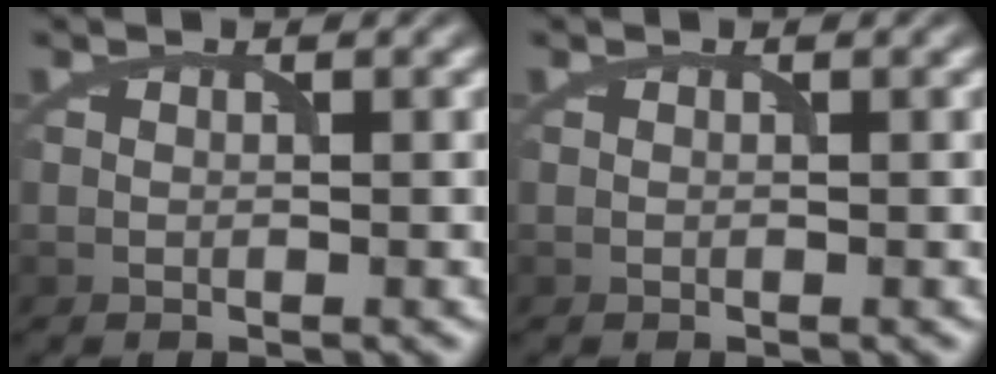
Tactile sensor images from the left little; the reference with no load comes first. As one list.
[{"total": 0.0}]